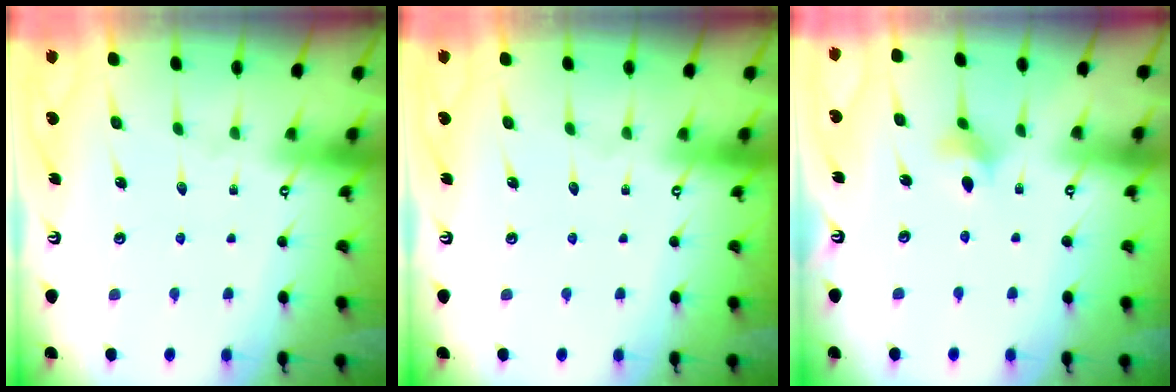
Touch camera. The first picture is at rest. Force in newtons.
{"total": 0.0}
{"total": 4.8, "press": 4.7, "slide": 0.8}